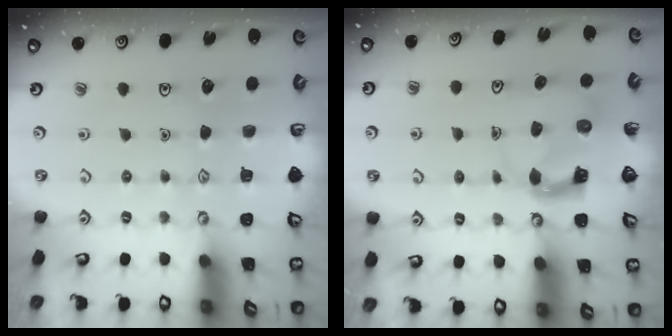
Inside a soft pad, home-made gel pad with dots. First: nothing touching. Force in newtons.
{"total": 3.9, "press": 3.9, "slide": 0.2}